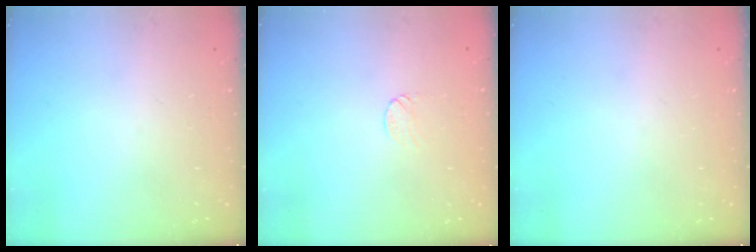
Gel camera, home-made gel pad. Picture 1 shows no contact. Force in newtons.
{"total": 4.9, "press": 4.8, "slide": 0.4}
{"total": 0.0}